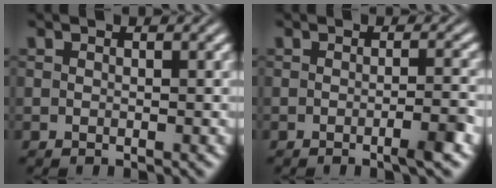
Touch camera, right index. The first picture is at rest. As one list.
[{"total": 2.2, "force": [-1.1, -0.1, 1.8], "torque": [-0.025, 0.003, -0.022]}]